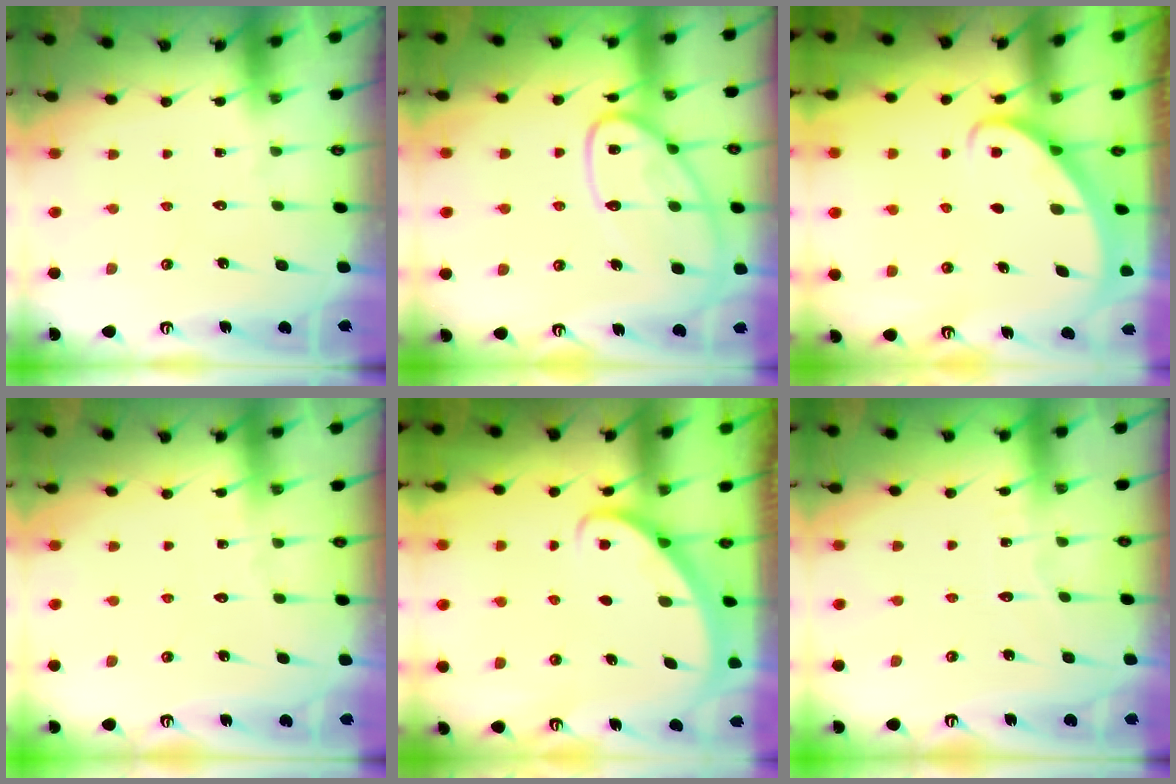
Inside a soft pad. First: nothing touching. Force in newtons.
{"total": 15.3, "press": 15.2, "slide": 1.4}
{"total": 2.8, "press": 2.8, "slide": 0.2}
{"total": 2.5, "press": 2.5, "slide": 0.3}
{"total": 2.9, "press": 2.9, "slide": 0.2}
{"total": 3.8, "press": 3.8, "slide": 0.4}